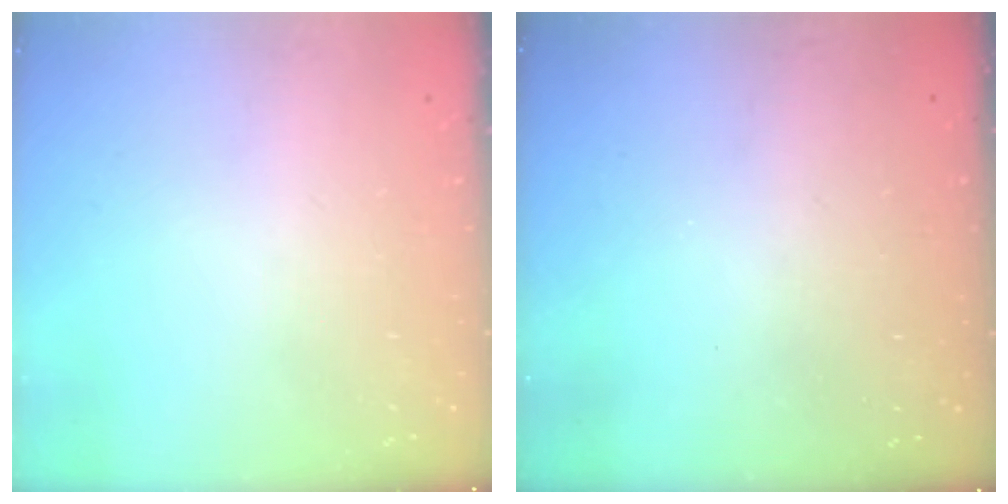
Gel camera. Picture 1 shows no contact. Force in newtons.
{"total": 3.3, "press": 3.3, "slide": 0.1}